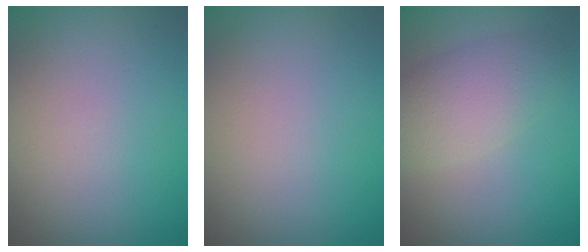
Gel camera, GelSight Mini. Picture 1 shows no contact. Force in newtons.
{"total": 0.0}
{"total": 4.8, "press": 4.7, "slide": 0.2}